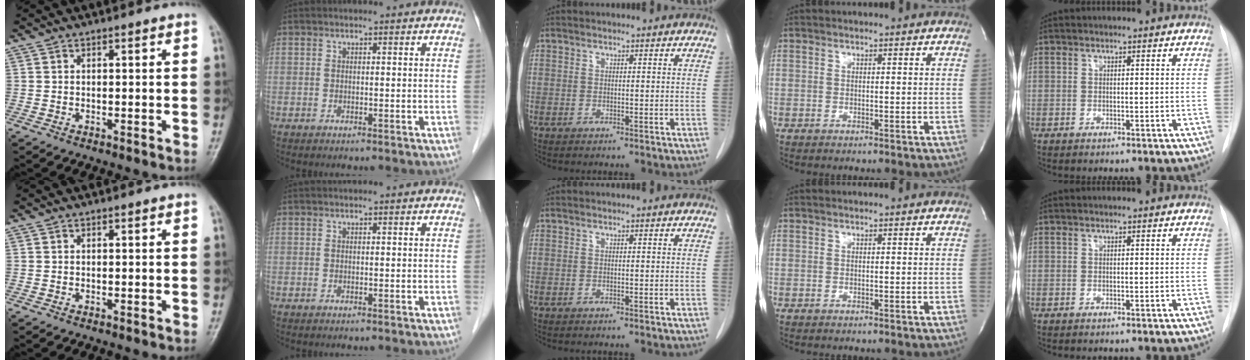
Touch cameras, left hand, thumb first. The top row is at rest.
{}